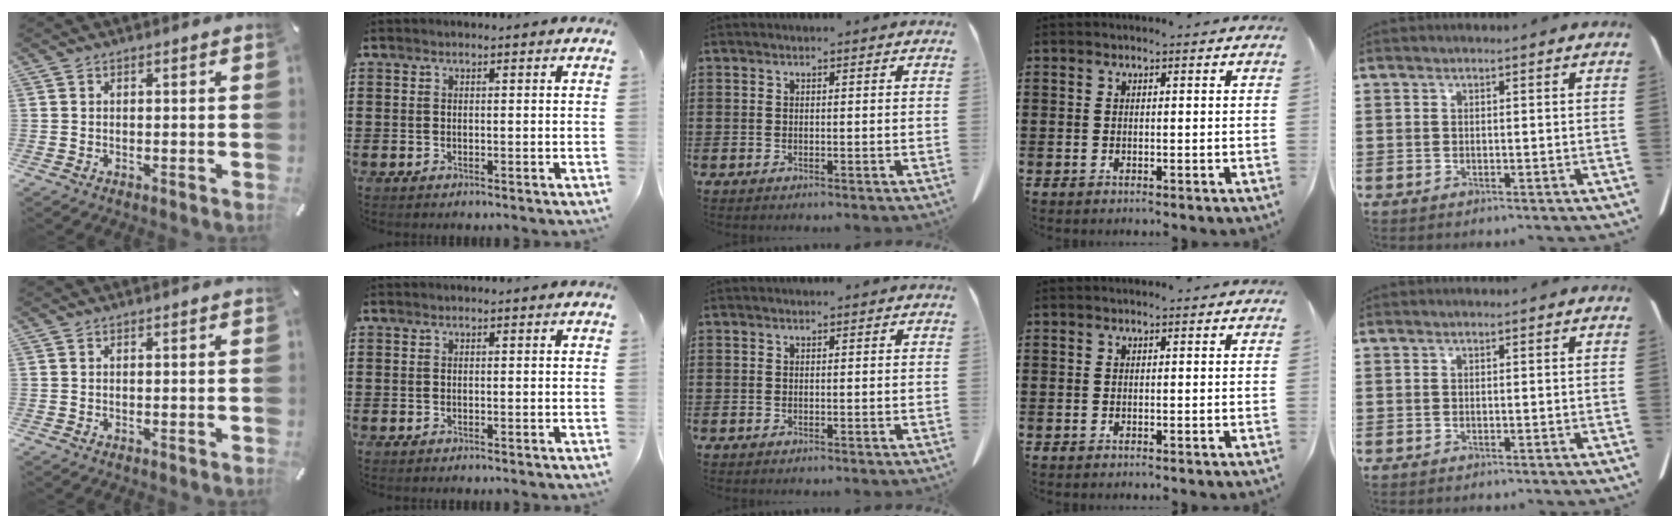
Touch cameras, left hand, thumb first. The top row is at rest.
{}